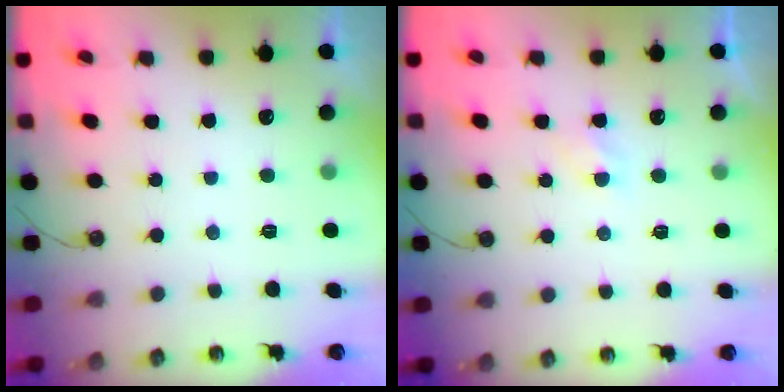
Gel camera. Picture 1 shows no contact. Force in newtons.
{"total": 2.3, "press": 2.3, "slide": 0.4}